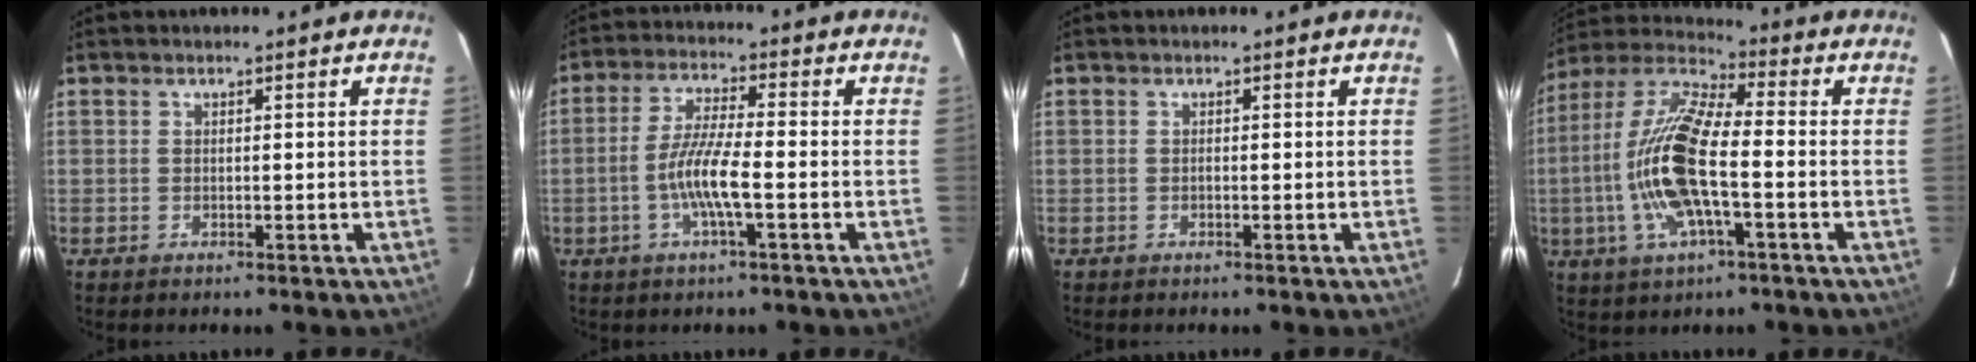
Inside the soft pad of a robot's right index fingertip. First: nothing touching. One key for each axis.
{"total": 7.4, "fx": -2.4, "fy": 0.4, "fz": 7.0, "tx": -0.143, "ty": 0.001, "tz": -0.048}
{"total": 0.0}
{"total": 16.6, "fx": -3.2, "fy": 4.9, "fz": 15.6, "tx": -0.318, "ty": 0.000, "tz": -0.070}